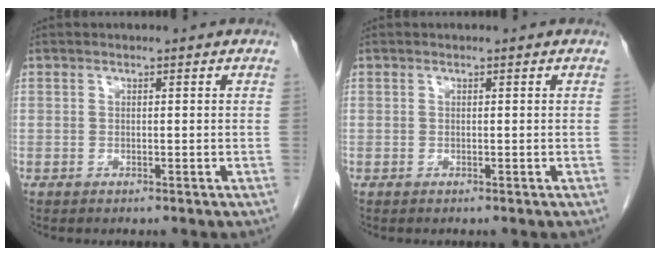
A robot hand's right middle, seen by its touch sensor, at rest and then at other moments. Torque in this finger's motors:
{"motor_torque": [0.00, 0.00, 0.00, 0.01]}